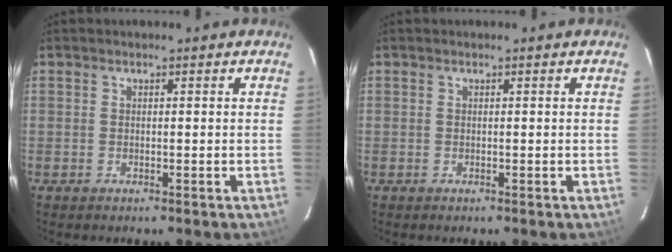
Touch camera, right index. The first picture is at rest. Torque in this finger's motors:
{"motor_torque": [0.01, 0.00, 0.00, 0.00]}